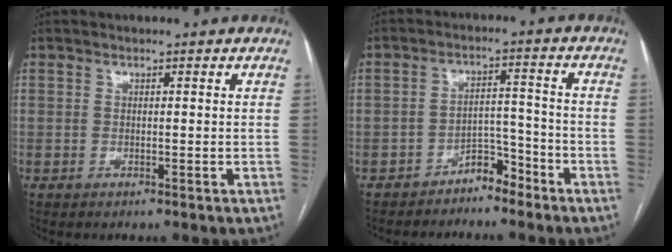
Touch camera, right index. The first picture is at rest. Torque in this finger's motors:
{"motor_torque": [-0.20, -0.05, -0.92, -0.21]}